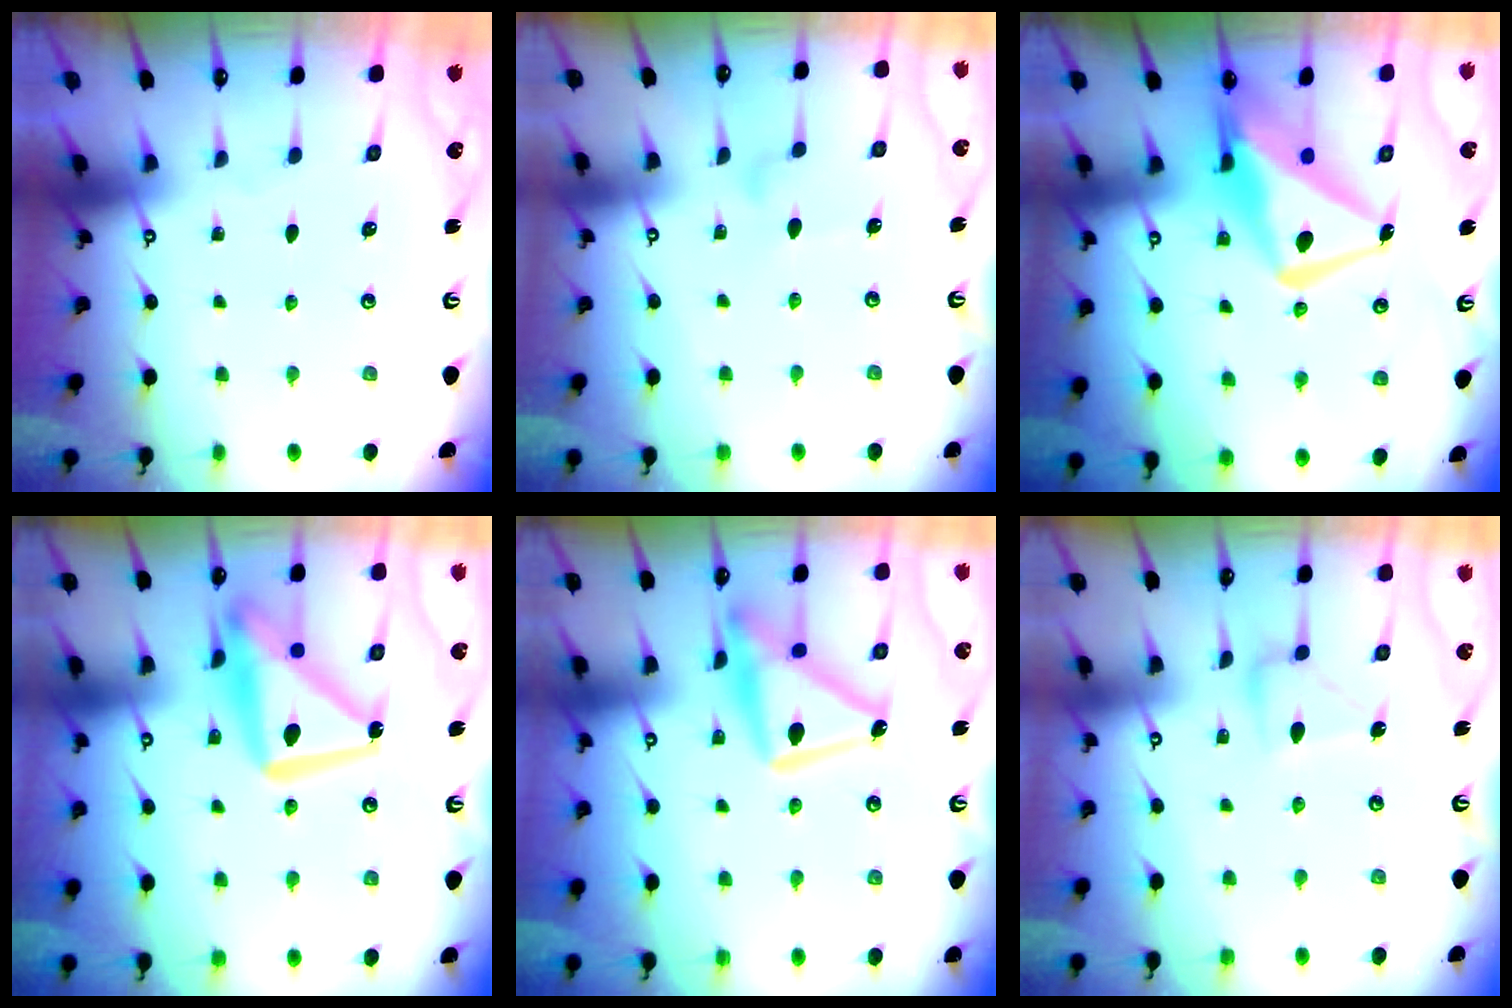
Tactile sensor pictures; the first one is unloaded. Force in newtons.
{"total": 6.8, "press": 6.8, "slide": 0.3}
{"total": 16.0, "press": 15.8, "slide": 2.0}
{"total": 17.5, "press": 17.4, "slide": 1.8}
{"total": 17.7, "press": 17.6, "slide": 1.1}
{"total": 11.3, "press": 11.3, "slide": 0.5}